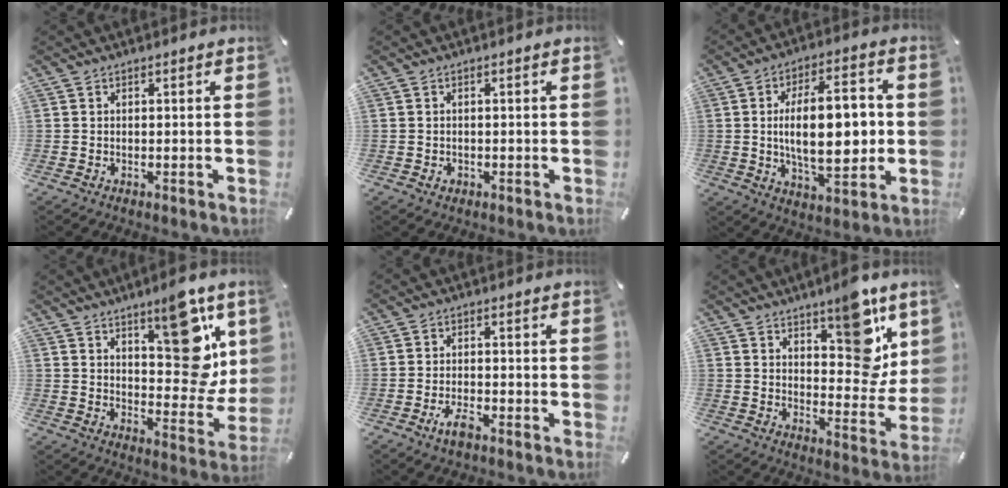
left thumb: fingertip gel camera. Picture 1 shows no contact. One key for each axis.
{"total": 1.0, "fx": -0.3, "fy": 0.8, "fz": 0.4, "tx": -0.009, "ty": 0.003, "tz": -0.008}
{"total": 17.5, "fx": 0.3, "fy": 8.4, "fz": 15.3, "tx": -0.234, "ty": -0.002, "tz": 0.000}
{"total": 16.3, "fx": 8.4, "fy": 7.5, "fz": 11.7, "tx": -0.117, "ty": -0.065, "tz": 0.134}
{"total": 3.9, "fx": -2.5, "fy": 1.4, "fz": 2.6, "tx": -0.061, "ty": 0.006, "tz": -0.050}
{"total": 13.5, "fx": 8.1, "fy": 6.4, "fz": 8.7, "tx": -0.082, "ty": -0.062, "tz": 0.136}